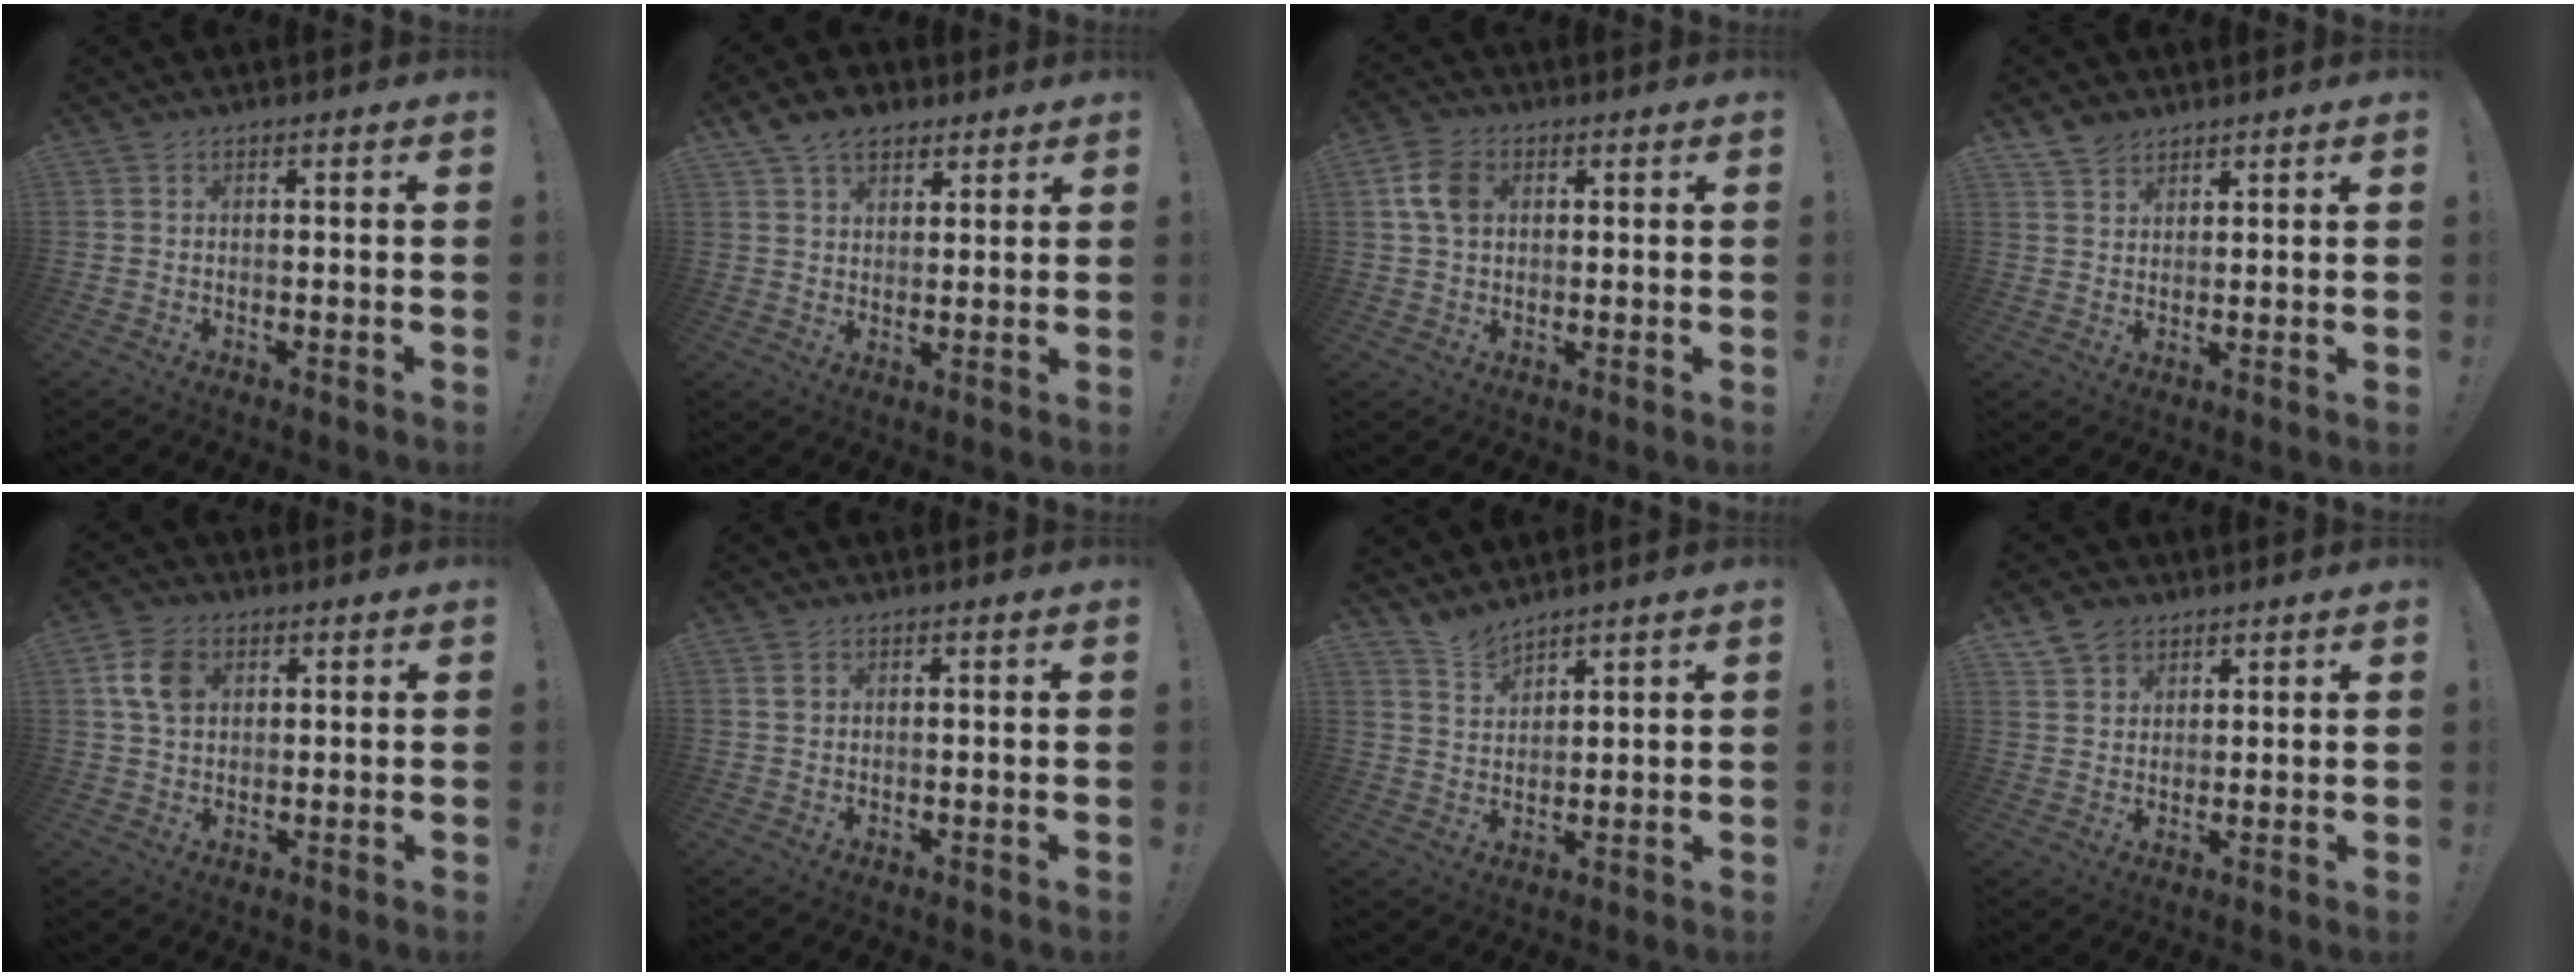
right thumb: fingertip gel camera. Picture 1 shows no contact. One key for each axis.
{"total": 8.4, "fx": 5.7, "fy": 5.3, "fz": 3.1, "tx": -0.049, "ty": -0.022, "tz": 0.110}
{"total": 8.0, "fx": 1.9, "fy": 5.8, "fz": 5.3, "tx": -0.100, "ty": 0.013, "tz": 0.040}
{"total": 4.5, "fx": 3.7, "fy": 2.4, "fz": 0.6, "tx": -0.013, "ty": -0.020, "tz": 0.072}
{"total": 8.3, "fx": 2.5, "fy": 6.0, "fz": 5.2, "tx": -0.095, "ty": 0.010, "tz": 0.051}
{"total": 1.1, "fx": 0.5, "fy": 1.0, "fz": 0.3, "tx": -0.004, "ty": 0.004, "tz": 0.009}
{"total": 5.5, "fx": 5.1, "fy": 1.4, "fz": 1.3, "tx": -0.031, "ty": -0.034, "tz": 0.098}
{"total": 6.2, "fx": 4.3, "fy": 4.3, "fz": 1.3, "tx": -0.025, "ty": -0.018, "tz": 0.083}